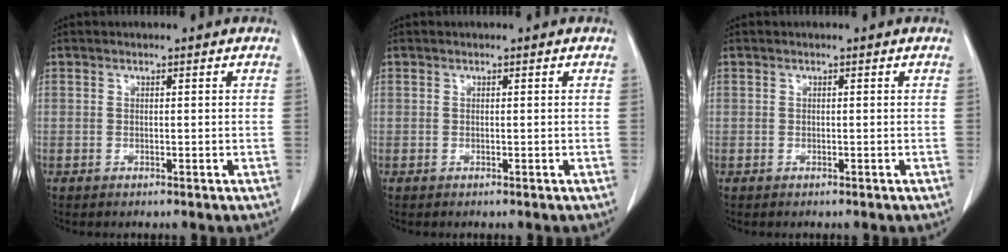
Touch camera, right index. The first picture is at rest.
{"total": 0.0}
{"total": 0.0}